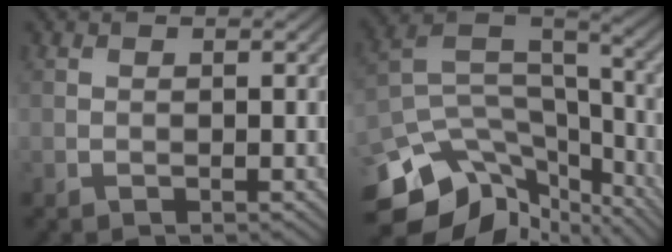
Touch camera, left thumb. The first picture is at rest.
{"total": 15.4, "force": [-10.9, 8.1, 7.3], "torque": [-0.172, -0.022, -0.162]}